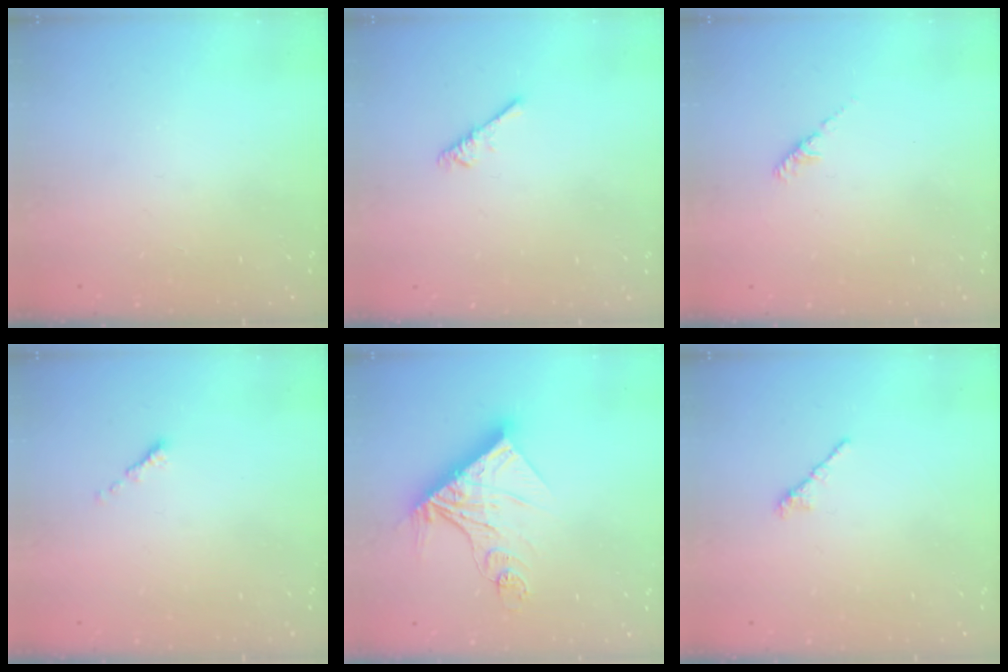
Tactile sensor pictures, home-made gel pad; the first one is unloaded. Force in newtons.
{"total": 2.6, "press": 2.5, "slide": 0.5}
{"total": 2.2, "press": 2.1, "slide": 0.6}
{"total": 0.6, "press": 0.5, "slide": 0.2}
{"total": 13.9, "press": 13.9, "slide": 0.7}
{"total": 2.4, "press": 2.3, "slide": 0.7}